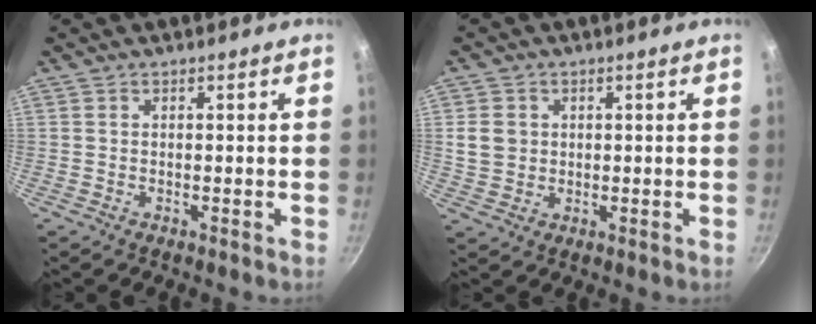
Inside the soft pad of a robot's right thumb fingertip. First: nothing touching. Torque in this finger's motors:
{"motor_torque": [-0.50, 0.59, 0.28, -0.26, 0.08]}